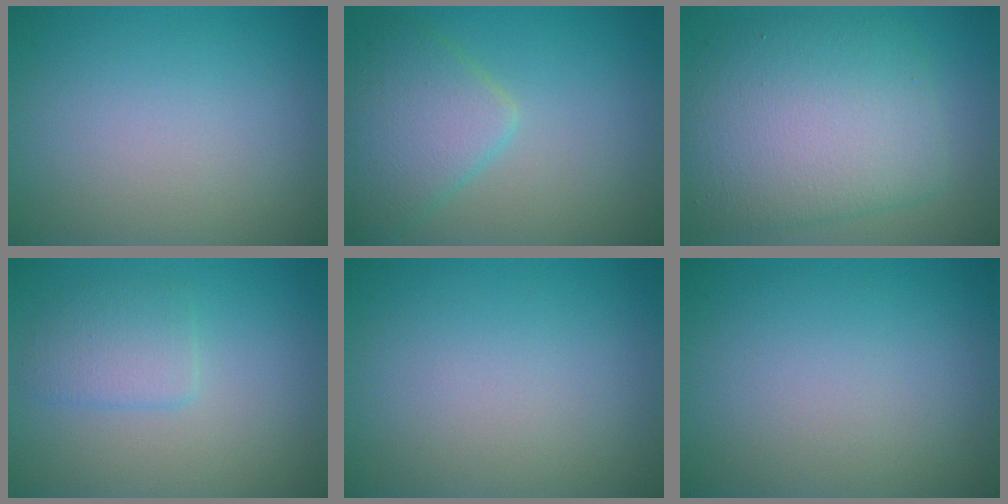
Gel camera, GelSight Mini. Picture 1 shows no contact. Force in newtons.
{"total": 4.7, "press": 4.7, "slide": 0.2}
{"total": 9.0, "press": 9.0, "slide": 0.0}
{"total": 2.4, "press": 2.3, "slide": 0.2}
{"total": 0.0}
{"total": 0.0}